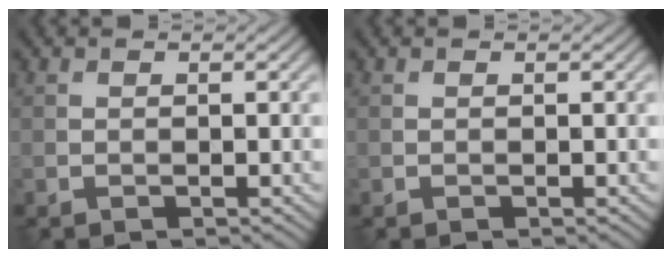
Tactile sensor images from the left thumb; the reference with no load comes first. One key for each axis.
{"total": 0.0}